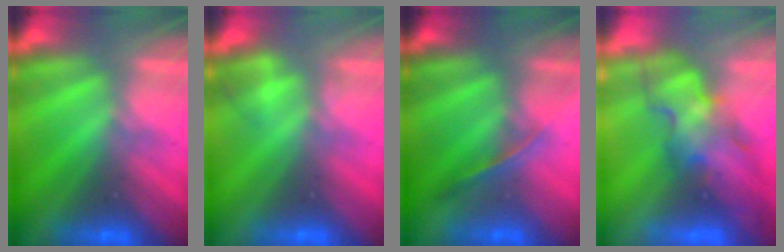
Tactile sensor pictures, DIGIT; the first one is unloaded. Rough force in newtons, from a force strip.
{"total": 2.3}
{"total": 1.5}
{"total": 3.6}